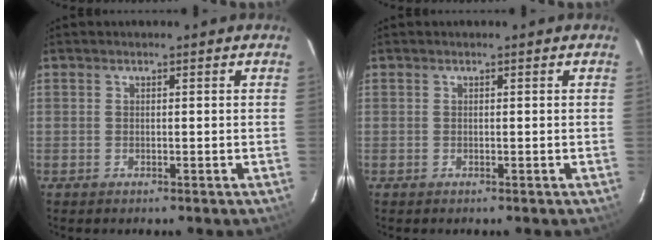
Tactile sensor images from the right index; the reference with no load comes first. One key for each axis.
{"total": 0.0}